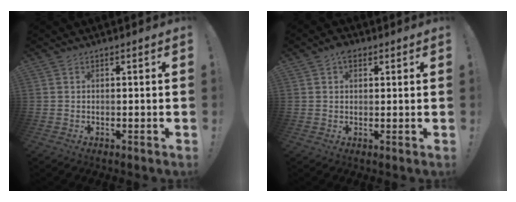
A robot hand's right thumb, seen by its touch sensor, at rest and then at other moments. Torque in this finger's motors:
{"motor_torque": [0.08, 0.01, 0.13, 0.39, 0.02]}